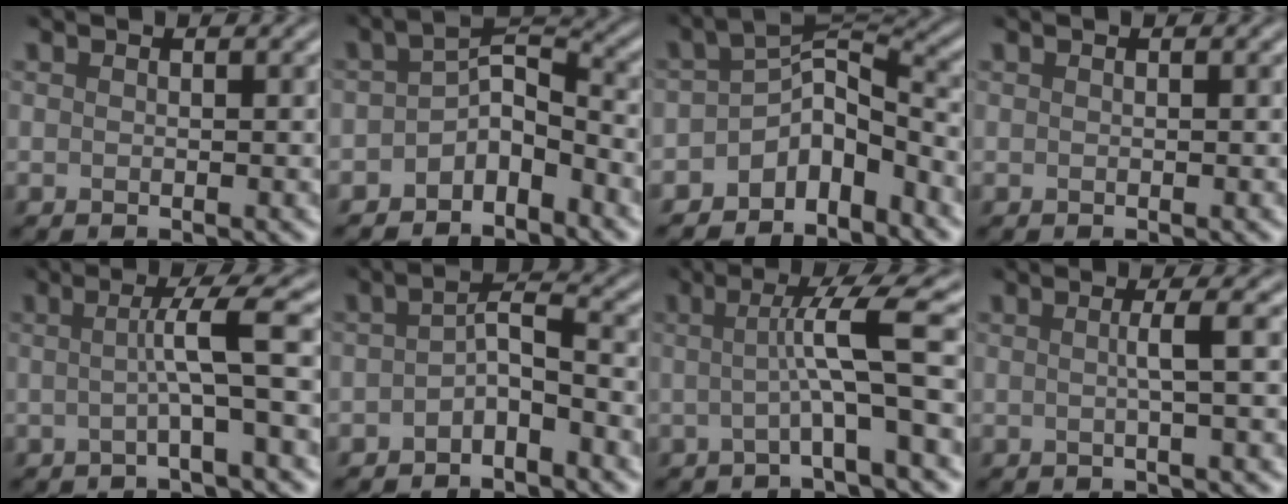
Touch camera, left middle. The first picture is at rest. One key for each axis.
{"total": 3.2, "fx": -2.4, "fy": 1.0, "fz": 1.8, "tx": -0.040, "ty": 0.020, "tz": -0.032}
{"total": 4.7, "fx": -3.2, "fy": 1.9, "fz": 2.8, "tx": -0.039, "ty": 0.016, "tz": -0.049}
{"total": 0.0}
{"total": 3.8, "fx": -0.3, "fy": 0.0, "fz": 3.8, "tx": -0.064, "ty": 0.014, "tz": 0.005}
{"total": 2.2, "fx": -1.7, "fy": 0.2, "fz": 1.5, "tx": -0.041, "ty": 0.019, "tz": -0.020}
{"total": 4.9, "fx": -0.2, "fy": 0.1, "fz": 4.9, "tx": -0.086, "ty": 0.015, "tz": 0.007}
{"total": 1.7, "fx": -0.1, "fy": 0.0, "fz": 1.7, "tx": -0.032, "ty": 0.010, "tz": 0.005}